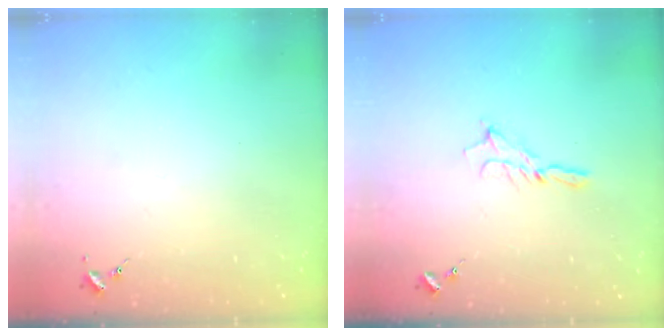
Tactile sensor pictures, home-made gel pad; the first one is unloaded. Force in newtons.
{"total": 5.8, "press": 5.8, "slide": 0.3}